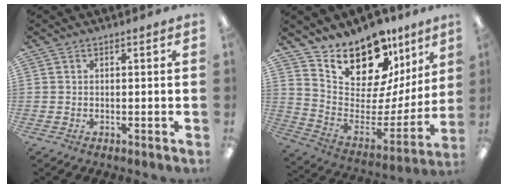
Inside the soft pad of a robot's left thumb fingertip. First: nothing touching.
{"total": 17.8, "force": [15.3, 7.2, 5.8], "torque": [-0.108, -0.133, 0.271]}